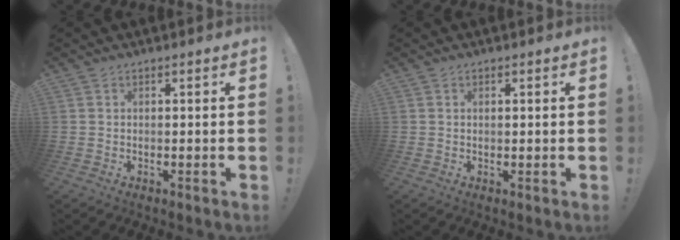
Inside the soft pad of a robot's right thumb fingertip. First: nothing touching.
{"total": 0.7, "force": [0.5, 0.0, 0.4], "torque": [-0.009, 0.000, 0.010]}